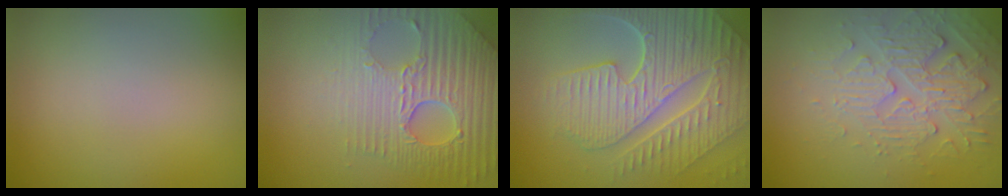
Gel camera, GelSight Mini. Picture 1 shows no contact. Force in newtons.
{"total": 7.8, "press": 5.6, "slide": 5.4}
{"total": 9.6, "press": 6.5, "slide": 7.1}
{"total": 3.9, "press": 3.5, "slide": 1.8}